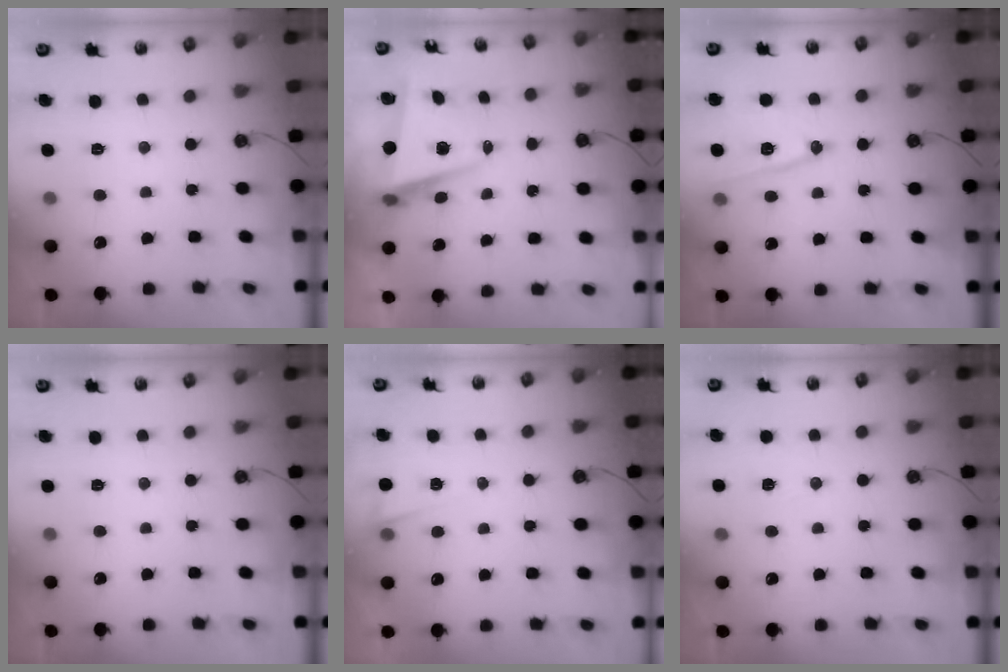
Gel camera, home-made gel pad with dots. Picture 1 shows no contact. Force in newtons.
{"total": 6.3, "press": 6.2, "slide": 0.9}
{"total": 13.2, "press": 13.1, "slide": 1.2}
{"total": 0.0}
{"total": 2.8, "press": 2.3, "slide": 1.6}
{"total": 4.7, "press": 4.1, "slide": 2.2}